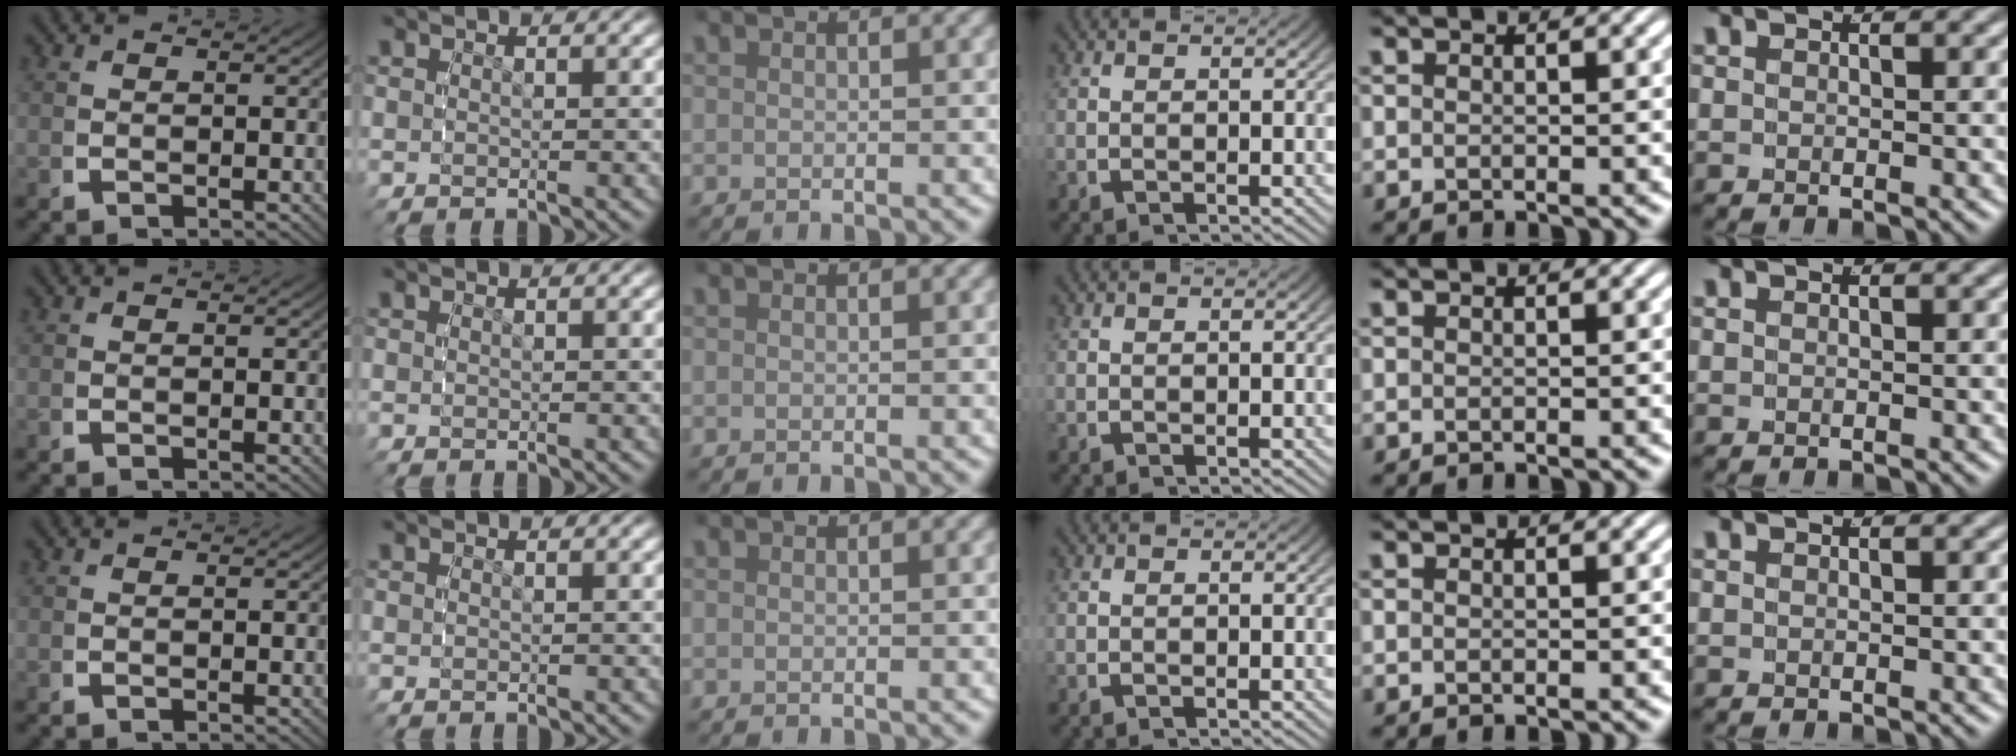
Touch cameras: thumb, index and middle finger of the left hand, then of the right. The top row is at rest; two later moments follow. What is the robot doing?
{"motion": "reach", "object": "pen bag"}